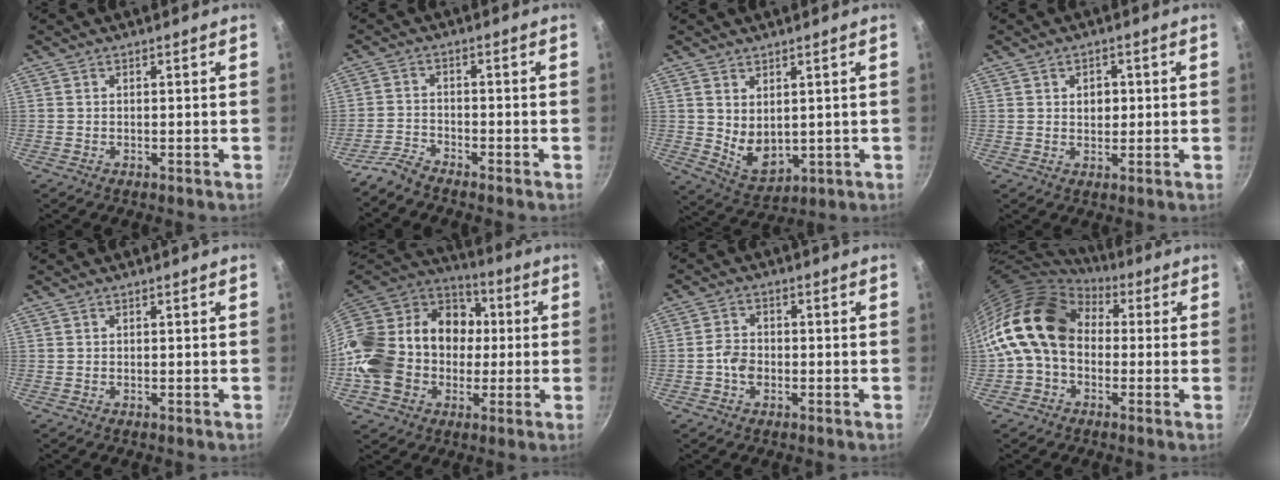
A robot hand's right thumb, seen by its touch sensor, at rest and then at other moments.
{"total": 3.4, "force": [-3.3, 0.5, 0.8], "torque": [-0.026, 0.021, -0.074]}
{"total": 7.2, "force": [1.6, 4.8, 5.1], "torque": [-0.072, -0.028, 0.049]}
{"total": 3.5, "force": [0.6, 2.6, 2.3], "torque": [-0.014, 0.000, 0.008]}
{"total": 0.0}
{"total": 28.2, "force": [-2.3, 22.8, 16.4], "torque": [-0.321, 0.058, -0.035]}
{"total": 3.7, "force": [-1.2, 2.8, 2.1], "torque": [-0.032, 0.018, -0.027]}
{"total": 15.6, "force": [0.9, 11.7, 10.3], "torque": [-0.161, 0.034, -0.003]}